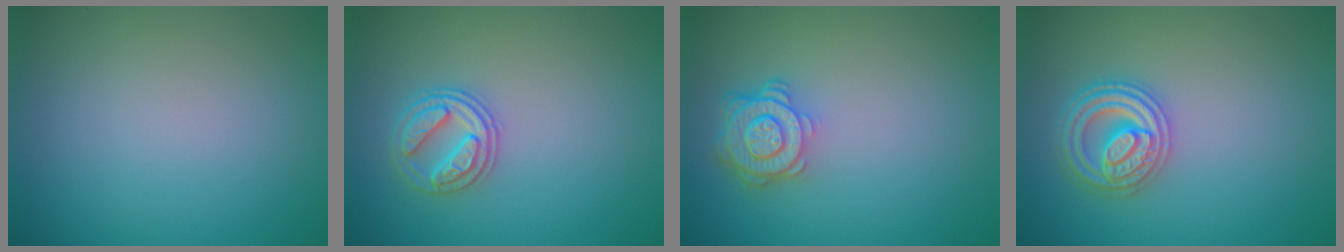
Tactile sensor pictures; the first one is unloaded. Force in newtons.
{"total": 2.7, "press": 2.6, "slide": 0.3}
{"total": 4.4, "press": 3.5, "slide": 2.6}
{"total": 4.1, "press": 3.7, "slide": 1.6}